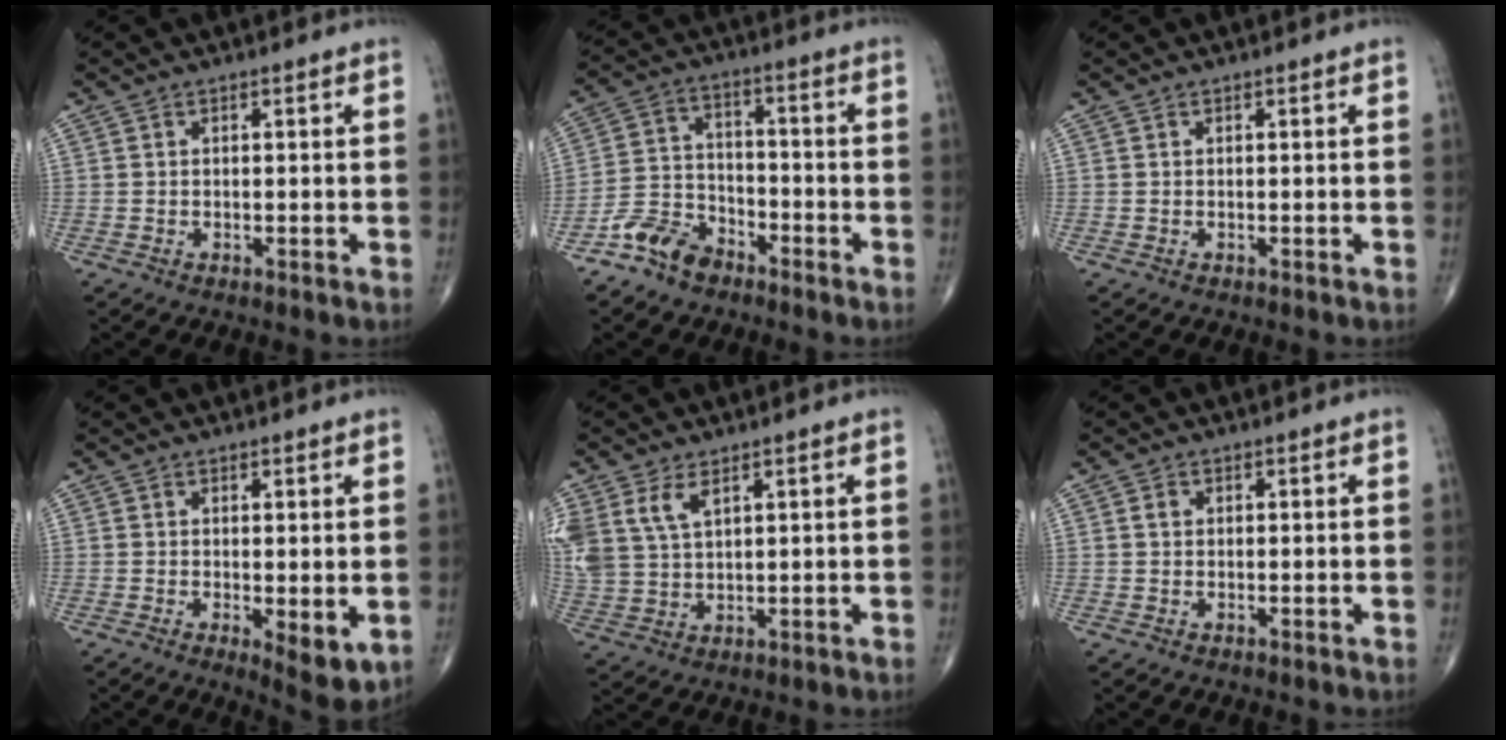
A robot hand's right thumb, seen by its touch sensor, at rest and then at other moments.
{"total": 8.2, "force": [-6.0, 4.7, 3.1], "torque": [-0.049, 0.042, -0.123]}
{"total": 0.0}
{"total": 6.0, "force": [-0.9, 2.1, 5.5], "torque": [-0.076, -0.020, -0.008]}
{"total": 8.9, "force": [4.3, 5.1, 5.9], "torque": [-0.131, -0.004, 0.099]}
{"total": 1.3, "force": [0.3, 1.0, 0.7], "torque": [-0.012, 0.003, 0.005]}